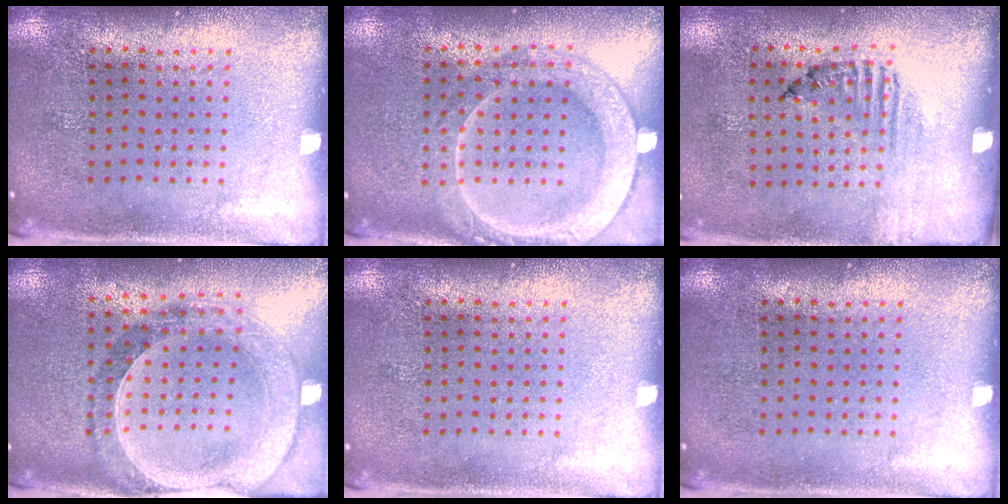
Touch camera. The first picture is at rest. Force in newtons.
{"total": 2.0, "press": 2.0, "slide": 0.3}
{"total": 1.6, "press": 1.0, "slide": 1.3}
{"total": 1.4, "press": 1.4, "slide": 0.2}
{"total": 0.0}
{"total": 0.0}